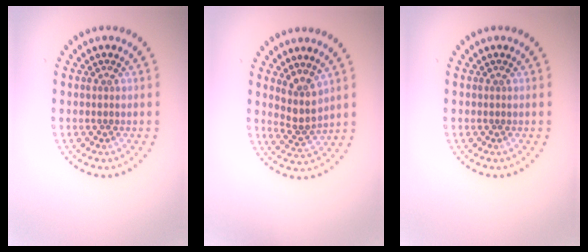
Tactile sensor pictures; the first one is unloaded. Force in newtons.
{"total": 2.7, "press": 2.0, "slide": 1.8}
{"total": 0.0}